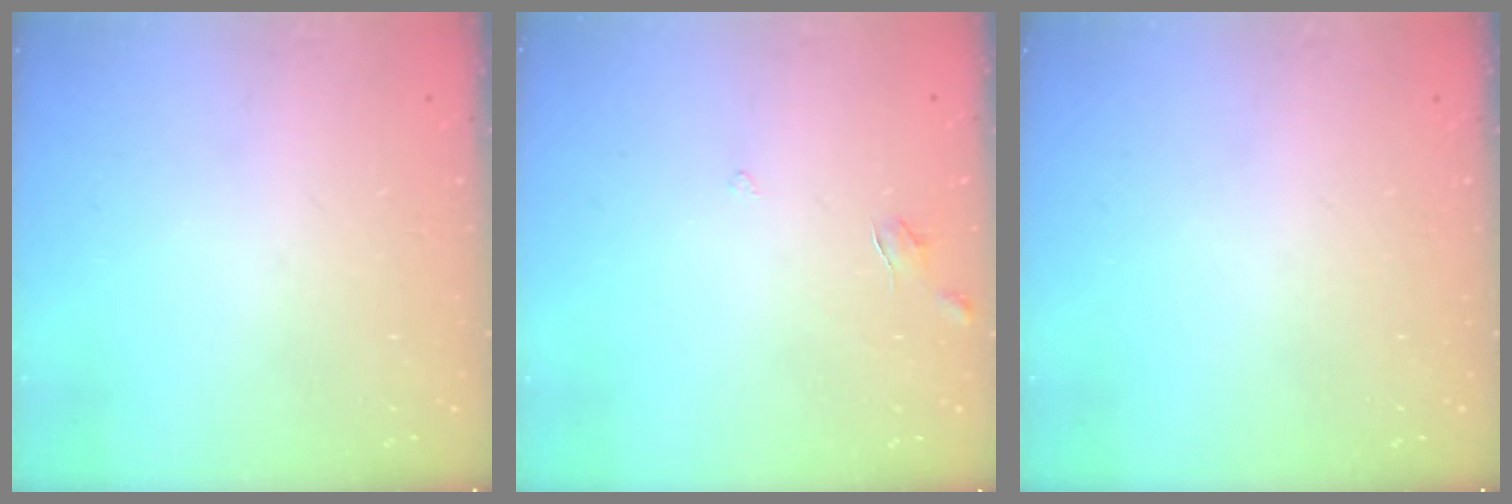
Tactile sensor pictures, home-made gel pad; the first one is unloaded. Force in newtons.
{"total": 3.9, "press": 3.9, "slide": 0.3}
{"total": 0.0}